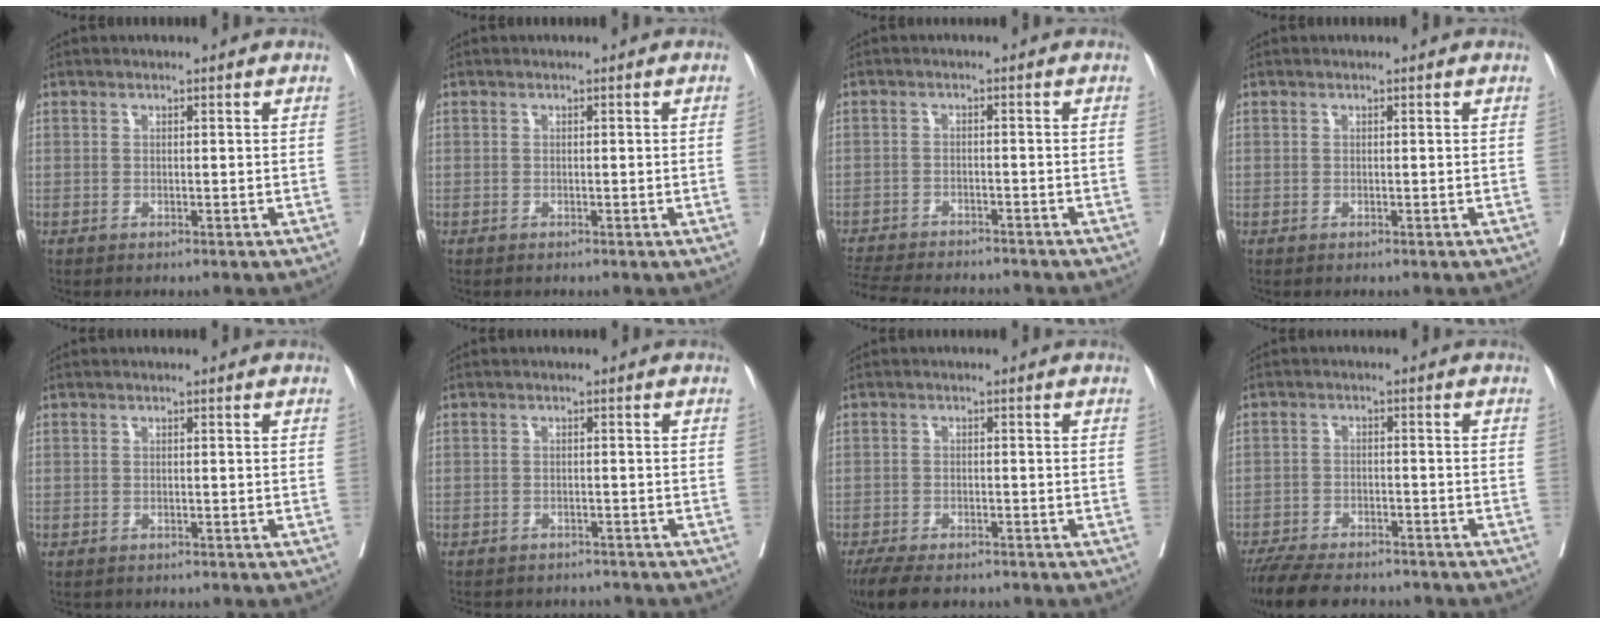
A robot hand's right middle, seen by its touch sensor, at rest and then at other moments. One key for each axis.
{"total": 0.6, "fx": 0.0, "fy": -0.3, "fz": 0.6, "tx": -0.006, "ty": 0.000, "tz": 0.003}
{"total": 12.9, "fx": -11.8, "fy": 2.5, "fz": 4.6, "tx": -0.095, "ty": -0.011, "tz": -0.169}
{"total": 0.0}
{"total": 1.1, "fx": -1.0, "fy": 0.4, "fz": 0.2, "tx": -0.011, "ty": -0.001, "tz": -0.015}
{"total": 8.1, "fx": -7.6, "fy": 2.4, "fz": 1.5, "tx": -0.025, "ty": 0.005, "tz": -0.093}
{"total": 8.0, "fx": -6.5, "fy": 2.6, "fz": 3.8, "tx": -0.057, "ty": -0.011, "tz": -0.100}
{"total": 12.7, "fx": -11.1, "fy": 3.4, "fz": 5.1, "tx": -0.094, "ty": -0.008, "tz": -0.165}